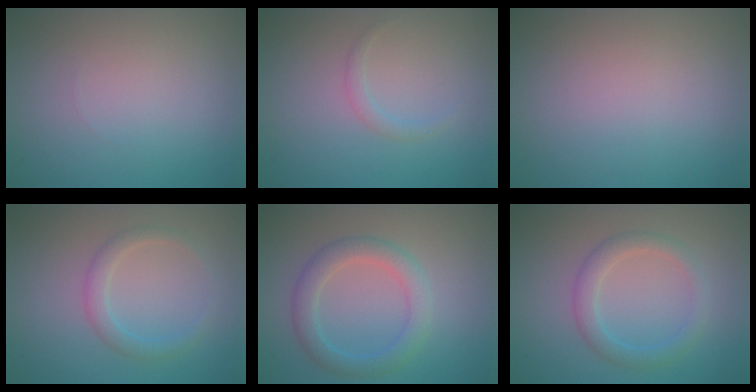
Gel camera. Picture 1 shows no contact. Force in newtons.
{"total": 1.0, "press": 1.0, "slide": 0.0}
{"total": 0.0}
{"total": 2.0, "press": 2.0, "slide": 0.1}
{"total": 3.2, "press": 3.2, "slide": 0.2}
{"total": 2.6, "press": 2.6, "slide": 0.1}